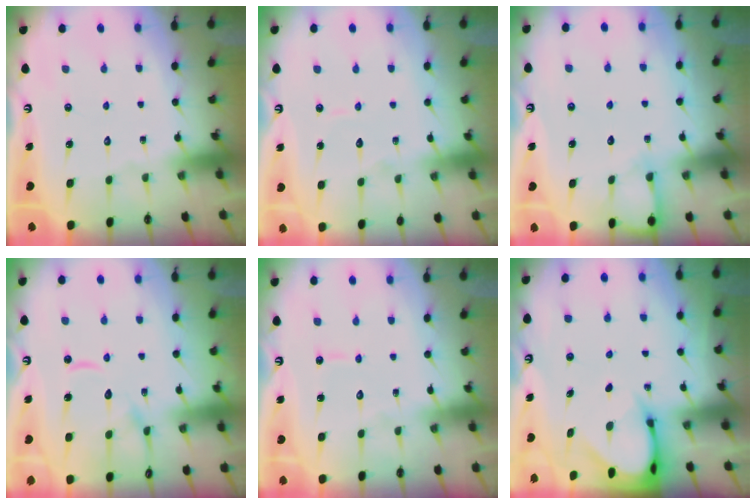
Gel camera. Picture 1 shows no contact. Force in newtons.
{"total": 4.3, "press": 4.3, "slide": 0.4}
{"total": 5.3, "press": 5.2, "slide": 0.6}
{"total": 12.7, "press": 12.7, "slide": 1.2}
{"total": 4.6, "press": 4.6, "slide": 0.2}
{"total": 3.6, "press": 3.6, "slide": 0.2}